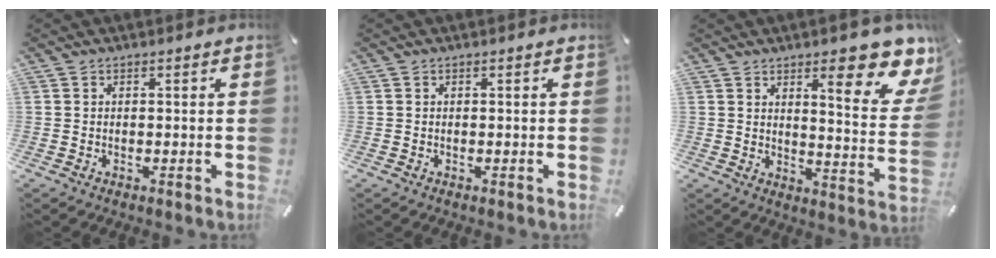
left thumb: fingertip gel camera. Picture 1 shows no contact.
{"total": 0.0}
{"total": 14.8, "force": [9.2, 3.8, 11.0], "torque": [-0.138, -0.068, 0.144]}